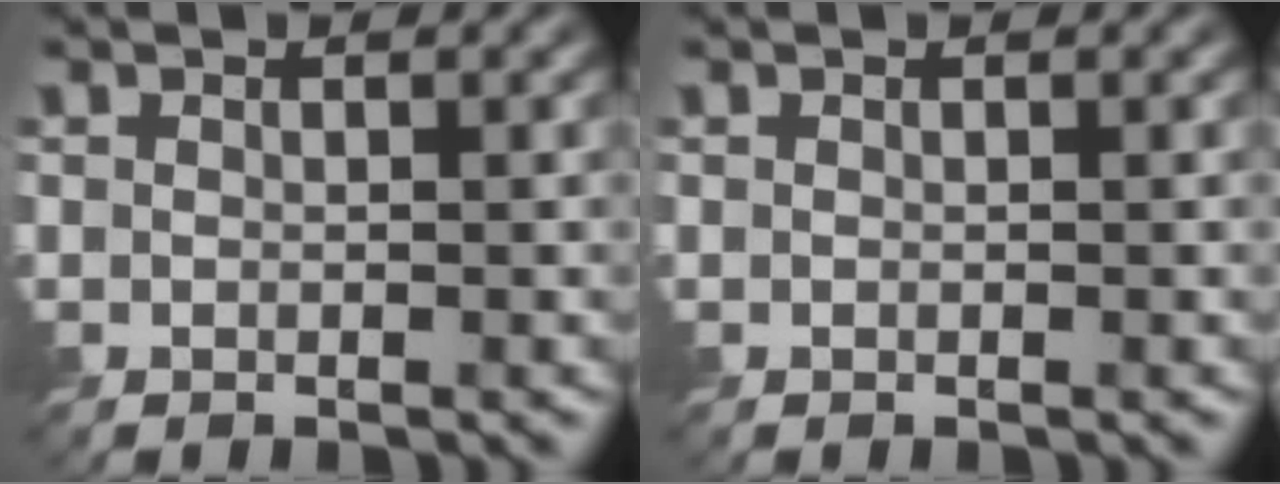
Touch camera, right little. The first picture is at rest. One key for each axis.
{"total": 0.0}